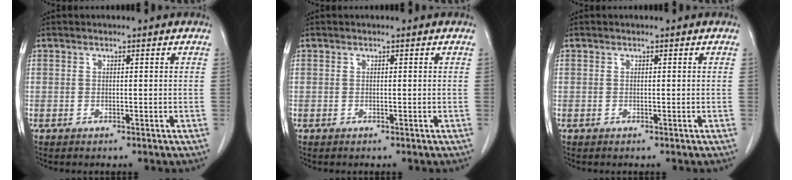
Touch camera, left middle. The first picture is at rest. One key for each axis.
{"total": 0.0}
{"total": 0.0}